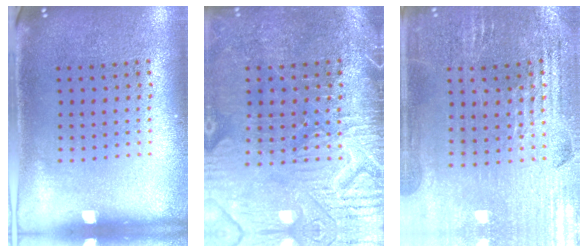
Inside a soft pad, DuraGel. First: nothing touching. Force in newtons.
{"total": 4.4, "press": 4.0, "slide": 2.0}
{"total": 2.9, "press": 2.9, "slide": 0.5}